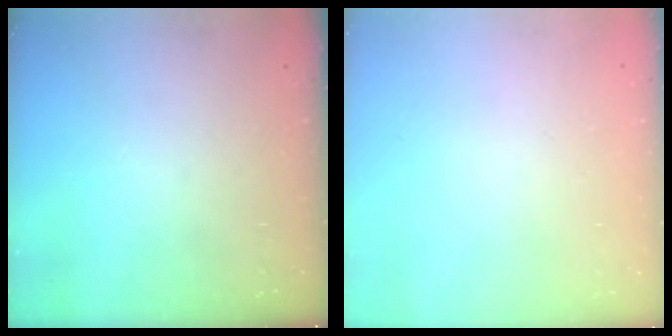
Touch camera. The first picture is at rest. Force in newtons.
{"total": 1.8, "press": 1.8, "slide": 0.2}